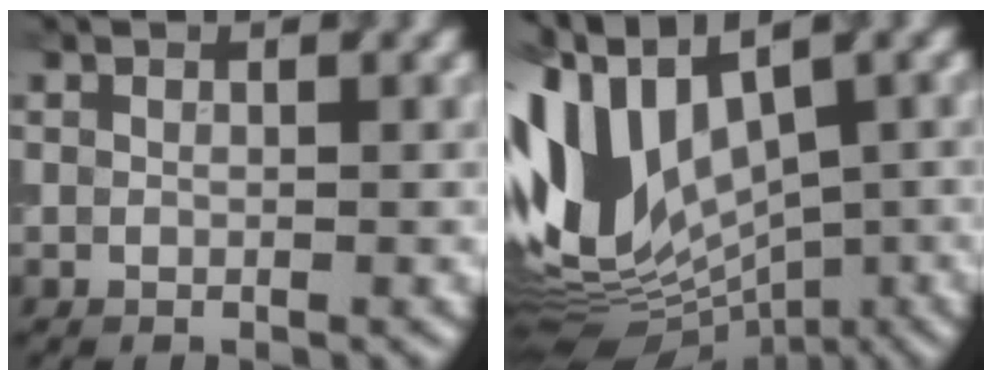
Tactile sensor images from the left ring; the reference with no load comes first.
{"total": 13.0, "force": [0.9, 7.7, 10.4], "torque": [-0.219, 0.004, 0.023]}